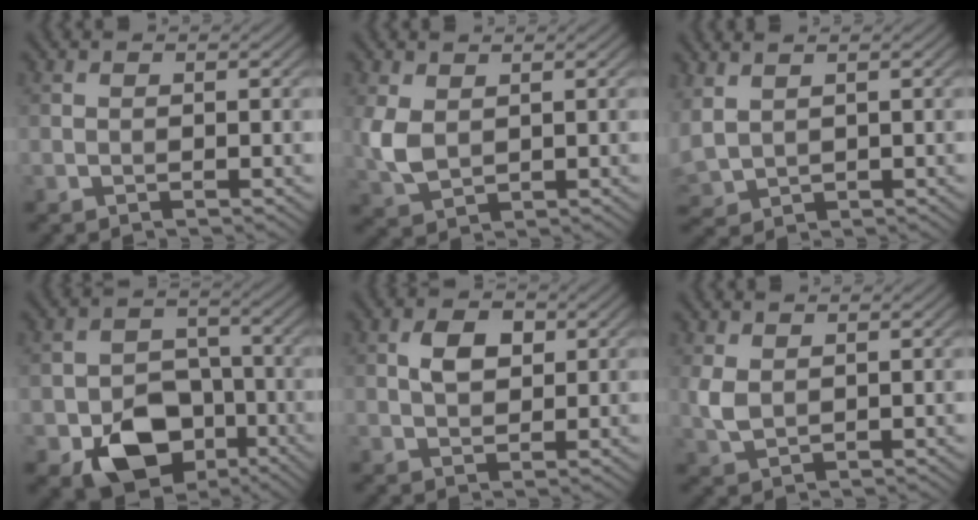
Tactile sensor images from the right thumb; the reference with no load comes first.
{"total": 4.4, "force": [1.0, 2.9, 3.1], "torque": [-0.089, -0.002, 0.025]}
{"total": 4.2, "force": [1.9, 2.6, 2.7], "torque": [-0.088, -0.002, 0.045]}
{"total": 11.3, "force": [-5.5, 7.8, 5.9], "torque": [-0.107, -0.028, -0.096]}
{"total": 3.8, "force": [1.1, 2.3, 2.8], "torque": [-0.059, 0.007, 0.019]}
{"total": 2.8, "force": [0.9, 1.8, 2.0], "torque": [-0.056, -0.001, 0.022]}